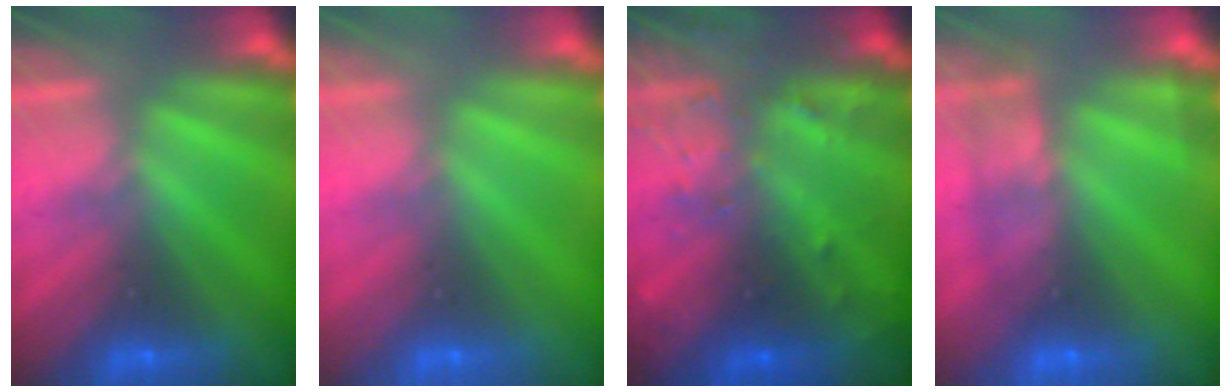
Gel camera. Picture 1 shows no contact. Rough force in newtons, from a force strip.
{"total": 1.5}
{"total": 7.7}
{"total": 2.4}